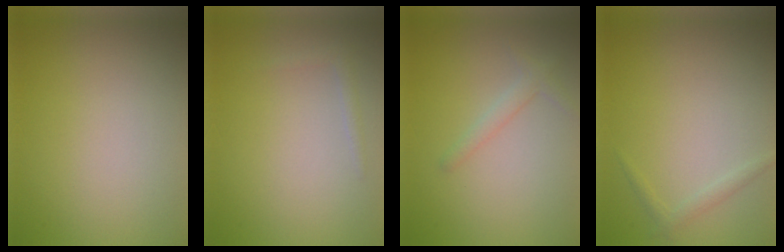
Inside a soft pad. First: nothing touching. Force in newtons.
{"total": 0.9, "press": 0.9, "slide": 0.1}
{"total": 1.4, "press": 1.4, "slide": 0.0}
{"total": 1.0, "press": 1.0, "slide": 0.0}